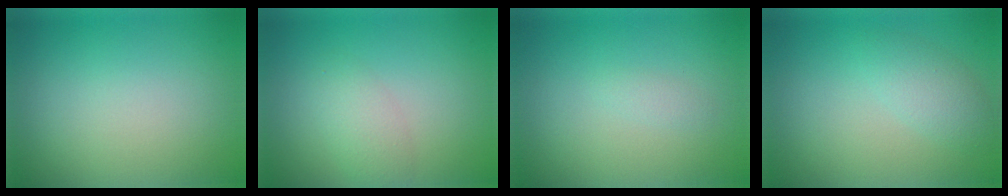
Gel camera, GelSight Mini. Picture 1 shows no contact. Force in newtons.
{"total": 2.2, "press": 2.2, "slide": 0.2}
{"total": 0.6, "press": 0.6, "slide": 0.0}
{"total": 2.3, "press": 2.3, "slide": 0.1}